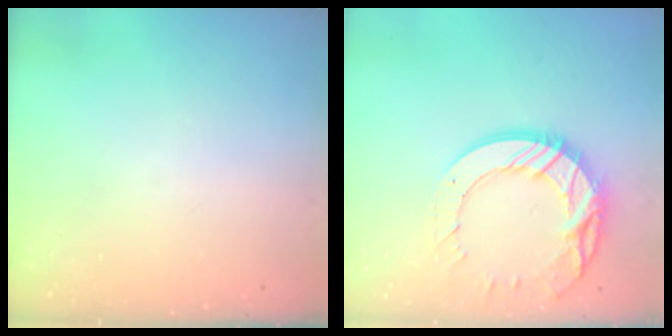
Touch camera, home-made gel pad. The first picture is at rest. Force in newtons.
{"total": 18.4, "press": 18.3, "slide": 1.9}